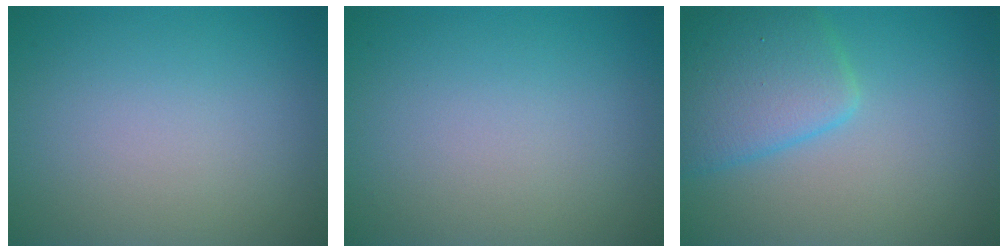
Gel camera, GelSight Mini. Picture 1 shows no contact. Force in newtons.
{"total": 0.0}
{"total": 5.1, "press": 5.1, "slide": 0.2}